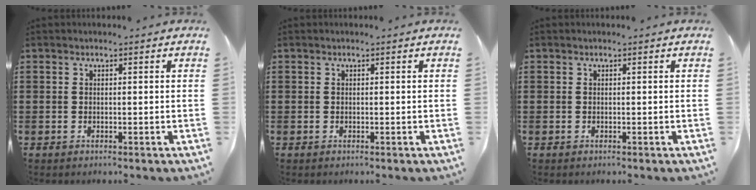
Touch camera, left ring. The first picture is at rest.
{"total": 0.0}
{"total": 0.0}